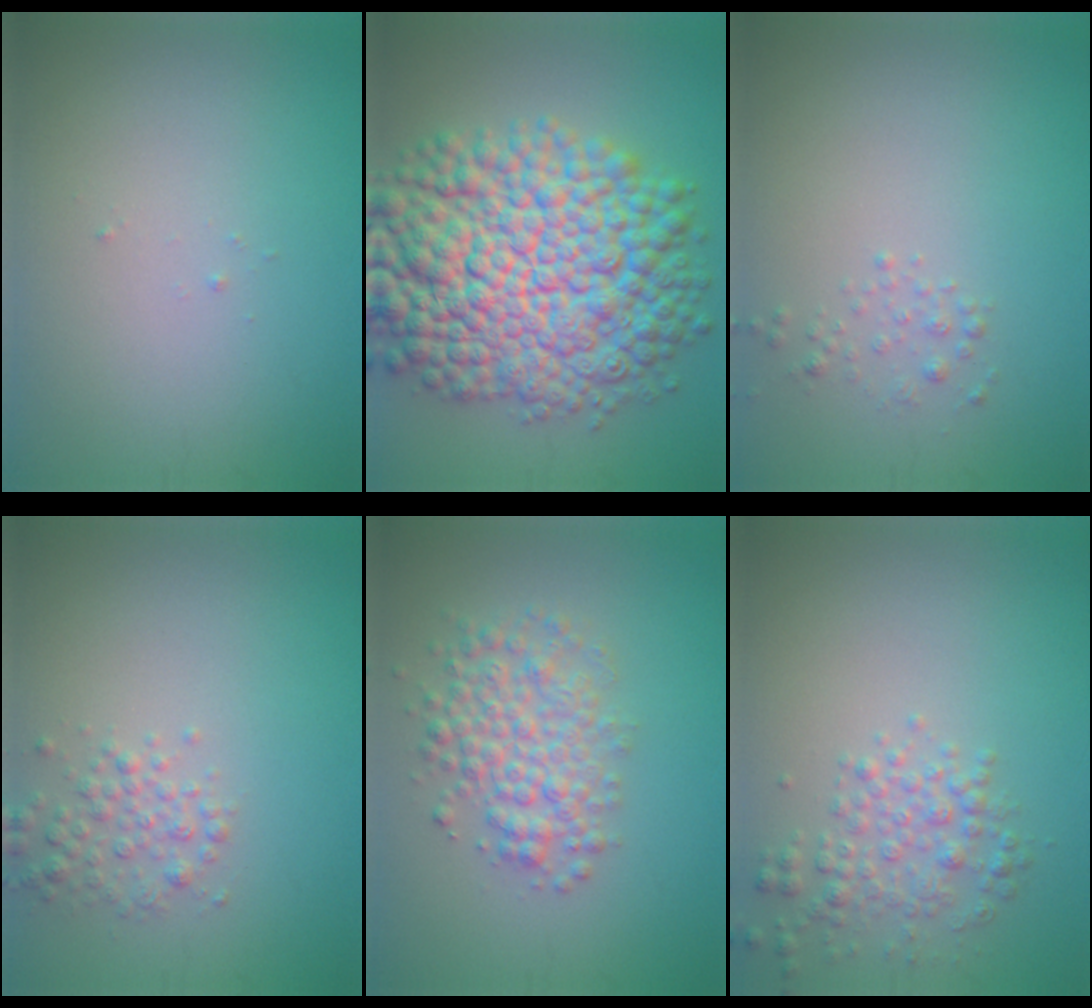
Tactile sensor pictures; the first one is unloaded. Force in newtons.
{"total": 14.9, "press": 14.9, "slide": 0.3}
{"total": 0.9, "press": 0.9, "slide": 0.0}
{"total": 2.1, "press": 2.1, "slide": 0.0}
{"total": 4.3, "press": 4.3, "slide": 0.1}
{"total": 2.7, "press": 2.7, "slide": 0.1}